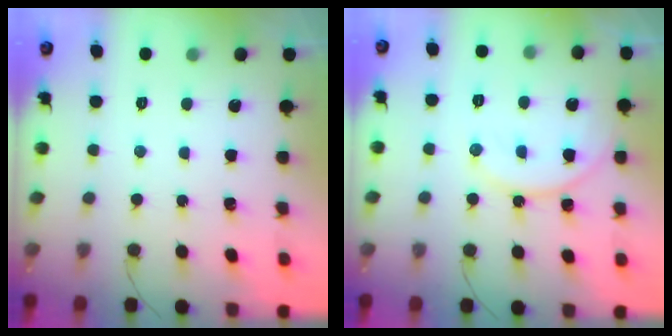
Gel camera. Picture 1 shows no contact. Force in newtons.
{"total": 10.5, "press": 10.5, "slide": 0.8}